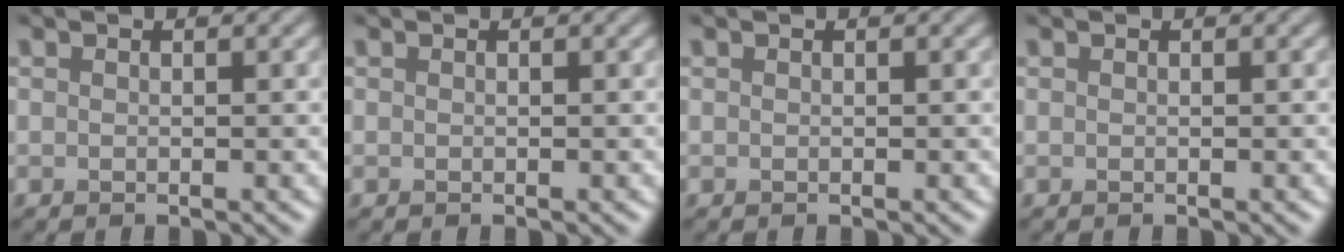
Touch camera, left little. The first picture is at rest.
{"total": 0.0}
{"total": 0.0}
{"total": 0.0}